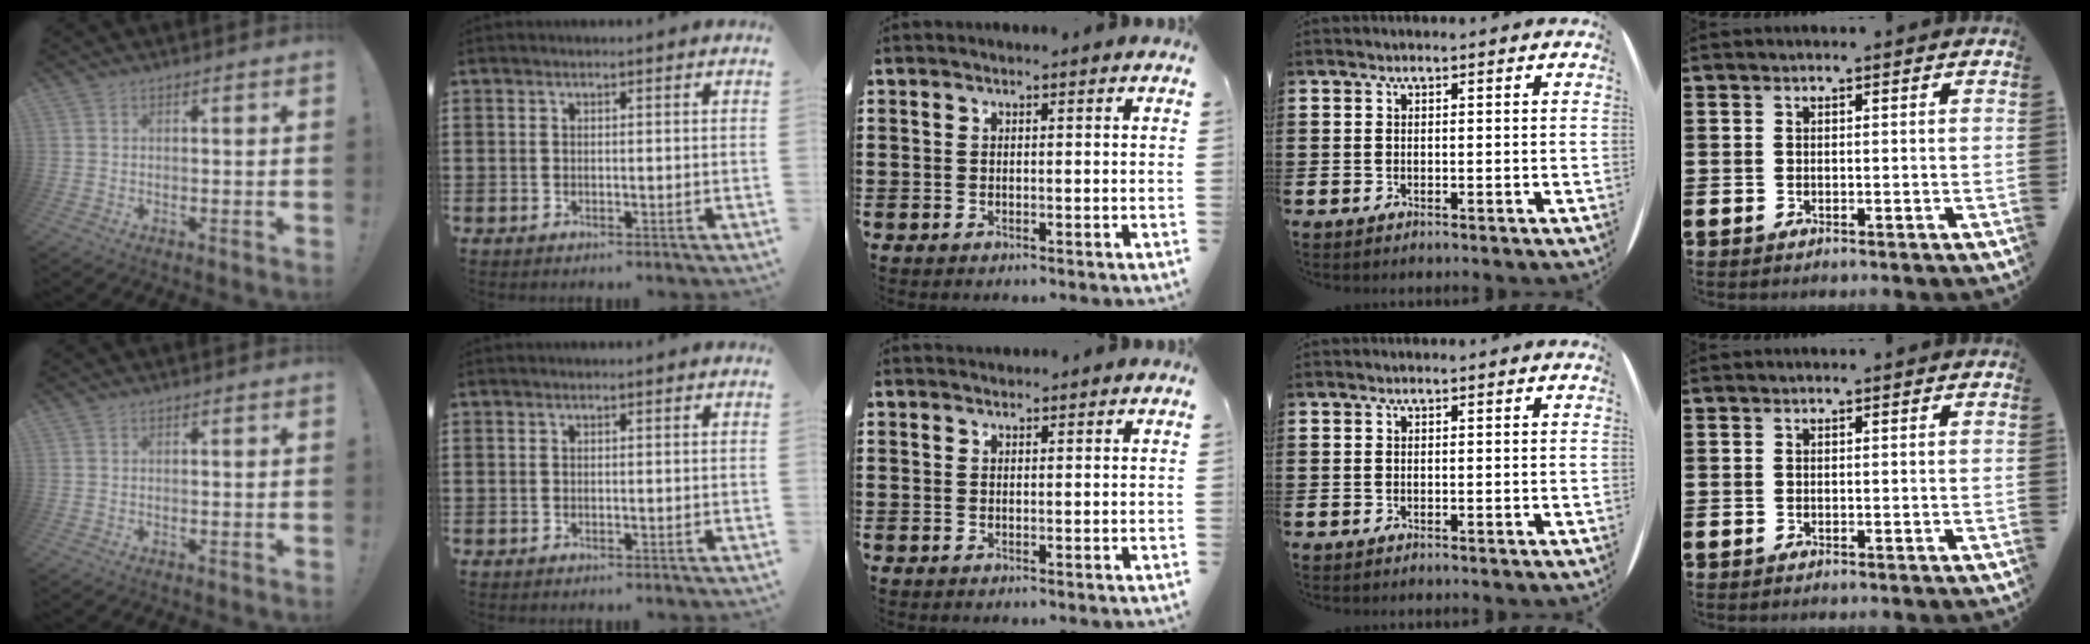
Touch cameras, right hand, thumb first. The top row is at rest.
{"middle": {"total": 0.7, "force": [0.7, 0.2, -0.1], "torque": [0.008, -0.003, 0.012]}}